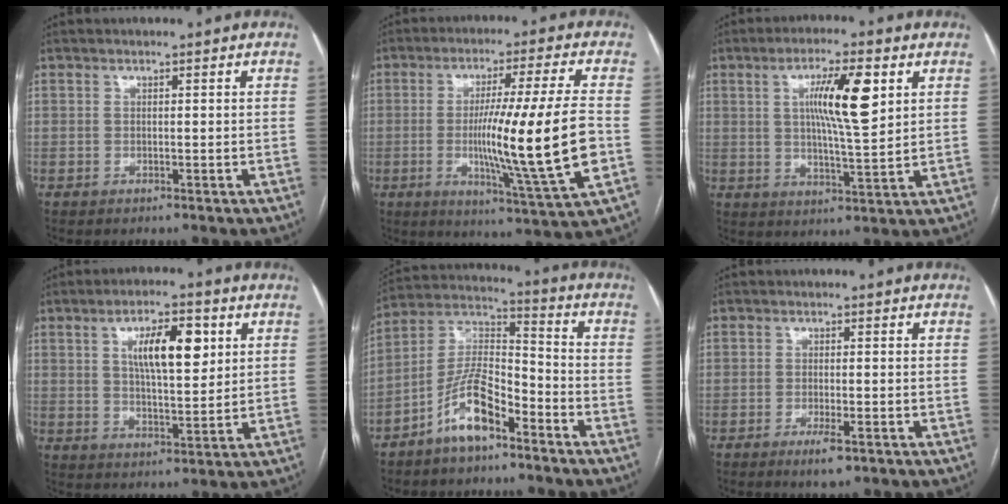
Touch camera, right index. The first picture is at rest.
{"total": 17.0, "force": [-2.0, -1.4, 16.8], "torque": [-0.287, -0.021, -0.035]}
{"total": 10.2, "force": [3.2, 1.2, 9.6], "torque": [-0.166, 0.003, 0.054]}
{"total": 9.7, "force": [3.2, 3.0, 8.6], "torque": [-0.148, 0.009, 0.058]}
{"total": 11.0, "force": [-6.6, 3.8, 8.0], "torque": [-0.171, 0.016, -0.127]}
{"total": 3.4, "force": [-1.9, 0.6, 2.7], "torque": [-0.048, -0.005, -0.030]}